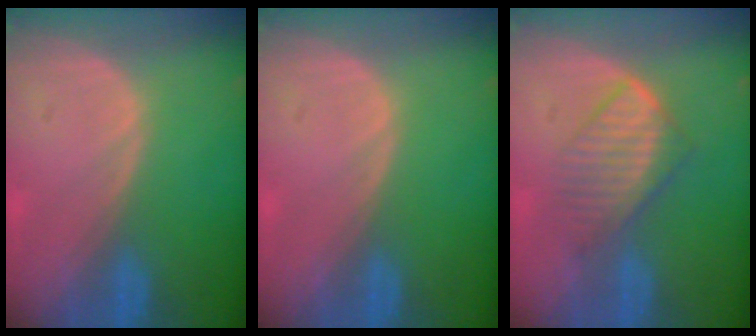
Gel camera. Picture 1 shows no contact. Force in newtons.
{"total": 0.0}
{"total": 5.9, "press": 5.8, "slide": 1.3}